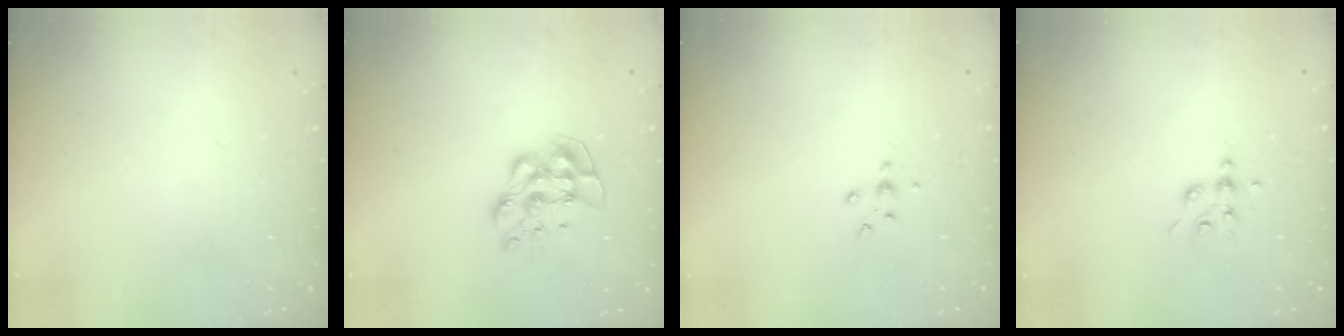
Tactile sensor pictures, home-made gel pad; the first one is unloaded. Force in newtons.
{"total": 9.2, "press": 9.2, "slide": 0.9}
{"total": 3.0, "press": 3.0, "slide": 0.5}
{"total": 4.7, "press": 4.6, "slide": 0.5}